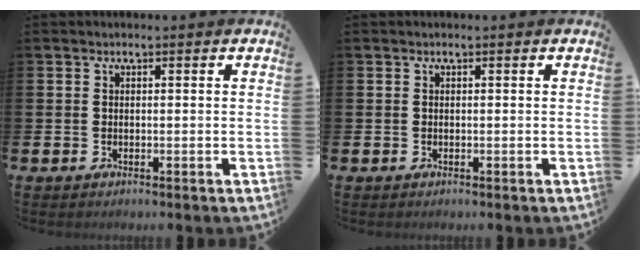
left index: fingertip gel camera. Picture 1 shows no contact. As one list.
[{"total": 0.0}]